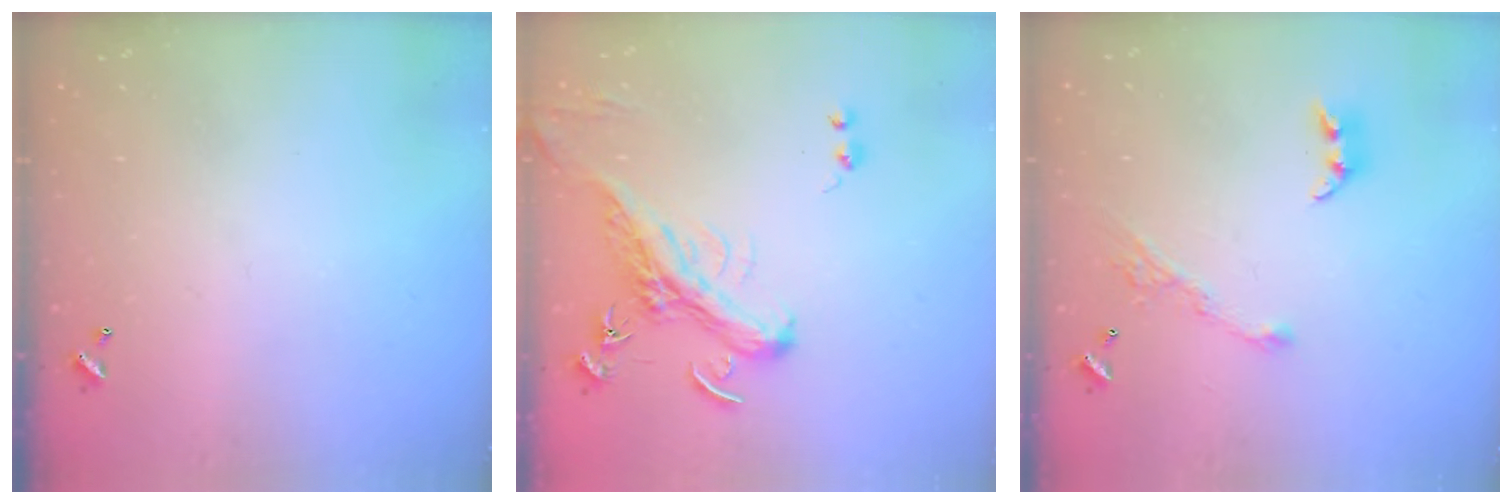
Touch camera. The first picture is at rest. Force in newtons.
{"total": 2.9, "press": 2.4, "slide": 1.7}
{"total": 7.9, "press": 7.9, "slide": 0.8}